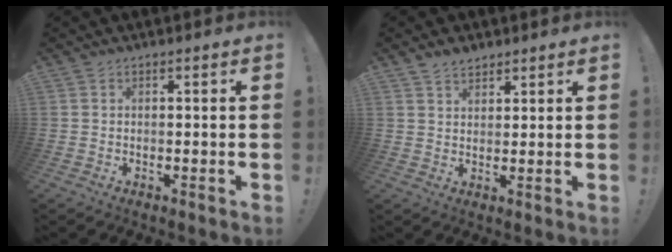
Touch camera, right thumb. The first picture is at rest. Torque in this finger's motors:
{"motor_torque": [-0.02, 0.01, 0.24, 0.15, 0.00]}